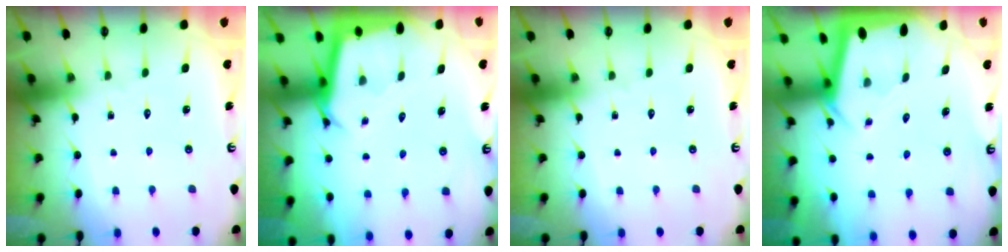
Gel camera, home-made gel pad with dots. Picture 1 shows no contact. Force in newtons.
{"total": 2.8, "press": 2.8, "slide": 0.0}
{"total": 0.0}
{"total": 2.2, "press": 2.2, "slide": 0.1}